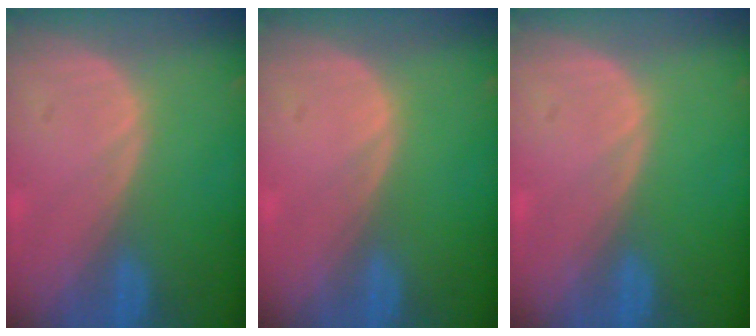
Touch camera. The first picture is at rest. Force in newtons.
{"total": 0.0}
{"total": 0.0}